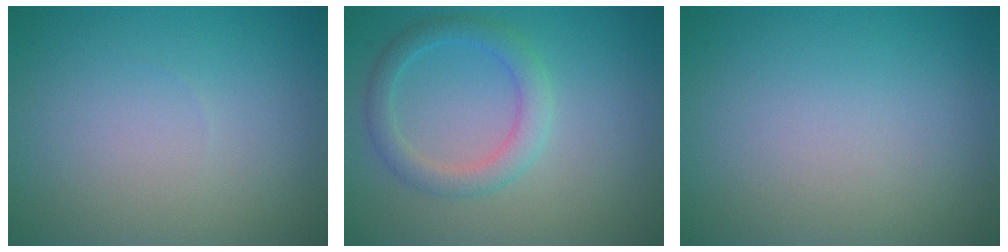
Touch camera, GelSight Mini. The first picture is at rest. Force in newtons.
{"total": 2.8, "press": 2.8, "slide": 0.1}
{"total": 0.0}